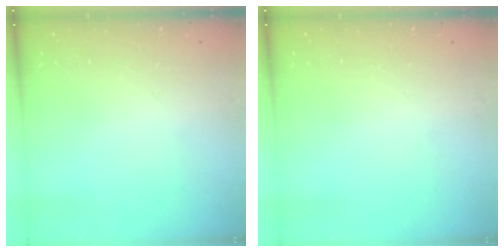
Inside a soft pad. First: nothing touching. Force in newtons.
{"total": 0.0}